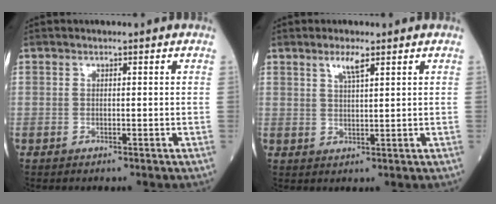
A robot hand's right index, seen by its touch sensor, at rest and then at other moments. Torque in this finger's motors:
{"motor_torque": [0.25, 0.18, 0.10, 0.05]}